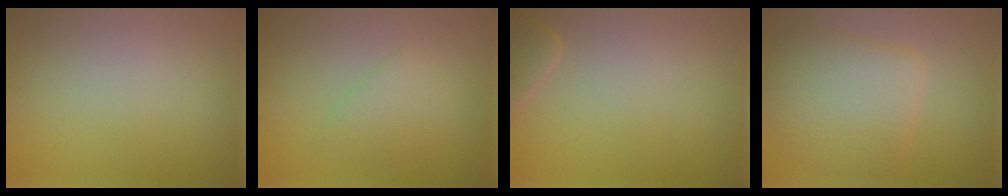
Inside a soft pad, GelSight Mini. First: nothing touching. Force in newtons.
{"total": 2.2, "press": 2.2, "slide": 0.2}
{"total": 1.6, "press": 1.6, "slide": 0.2}
{"total": 6.4, "press": 6.4, "slide": 0.2}